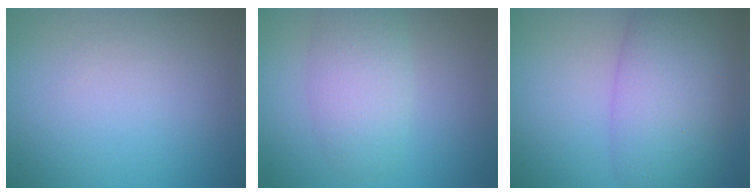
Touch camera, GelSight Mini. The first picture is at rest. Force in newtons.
{"total": 4.0, "press": 4.0, "slide": 0.1}
{"total": 9.5, "press": 9.5, "slide": 0.3}